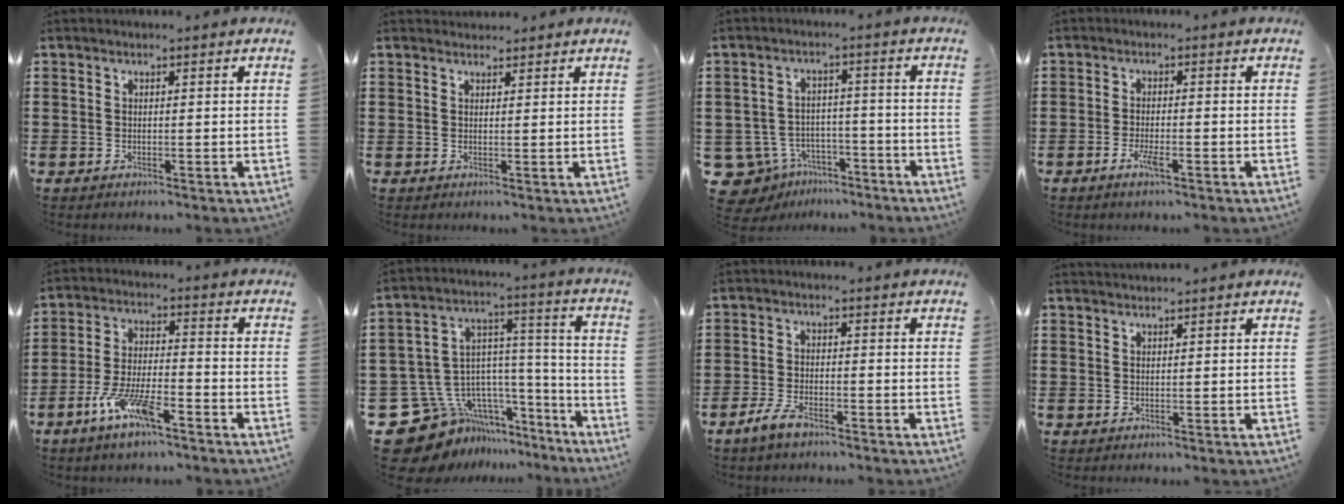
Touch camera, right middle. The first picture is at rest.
{"total": 1.5, "force": [1.4, 0.6, -0.1], "torque": [0.008, 0.000, 0.027]}
{"total": 6.0, "force": [-4.9, 3.3, 1.0], "torque": [-0.051, 0.011, -0.102]}
{"total": 2.9, "force": [-1.5, 0.5, 2.4], "torque": [-0.056, -0.007, -0.029]}
{"total": 8.4, "force": [-5.1, 1.9, 6.4], "torque": [-0.140, -0.007, -0.096]}
{"total": 11.5, "force": [-7.6, 8.0, 3.2], "torque": [-0.112, -0.005, -0.129]}
{"total": 3.9, "force": [-2.9, 1.3, 2.2], "torque": [-0.056, 0.003, -0.062]}
{"total": 0.9, "force": [0.9, 0.1, -0.1], "torque": [-0.002, 0.000, 0.018]}